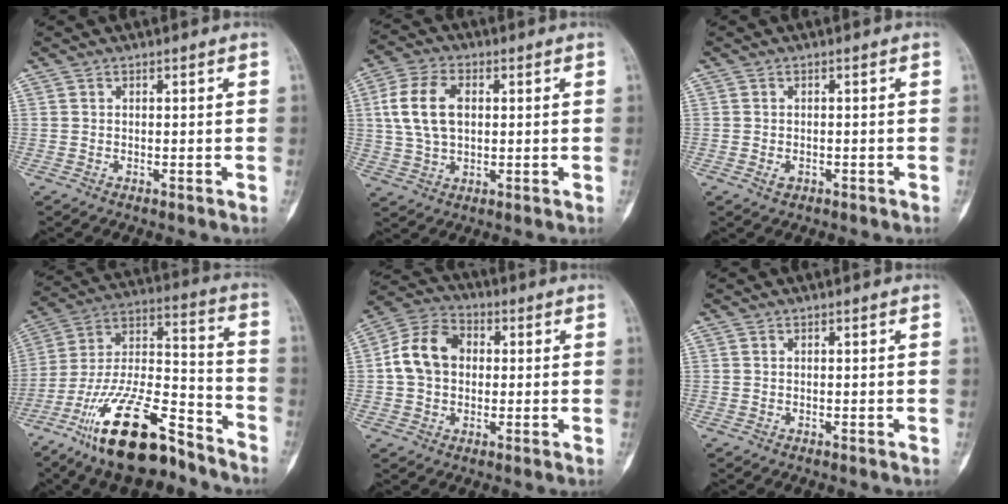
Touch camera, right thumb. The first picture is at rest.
{"total": 10.6, "force": [1.8, 6.7, 8.0], "torque": [-0.152, 0.009, 0.034]}
{"total": 1.4, "force": [-0.7, 1.0, 0.8], "torque": [-0.011, 0.004, -0.007]}
{"total": 22.2, "force": [-15.2, 7.4, 14.4], "torque": [-0.281, 0.078, -0.270]}
{"total": 10.7, "force": [0.9, 8.2, 6.8], "torque": [-0.114, 0.027, 0.006]}
{"total": 0.0}